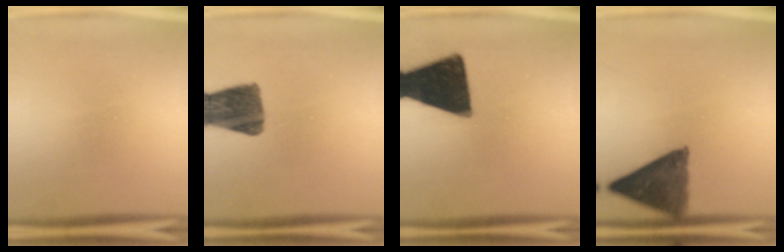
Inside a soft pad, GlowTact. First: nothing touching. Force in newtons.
{"total": 10.7}
{"total": 18.3}
{"total": 10.5}